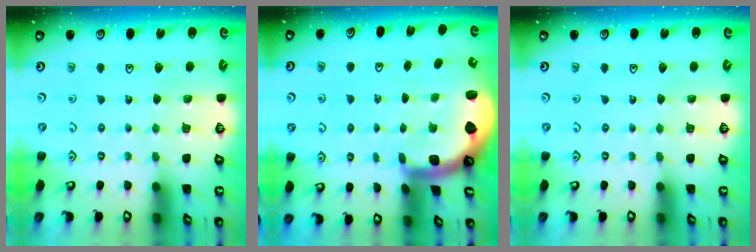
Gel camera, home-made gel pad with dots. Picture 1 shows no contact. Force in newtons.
{"total": 2.3, "press": 2.3, "slide": 0.5}
{"total": 0.0}